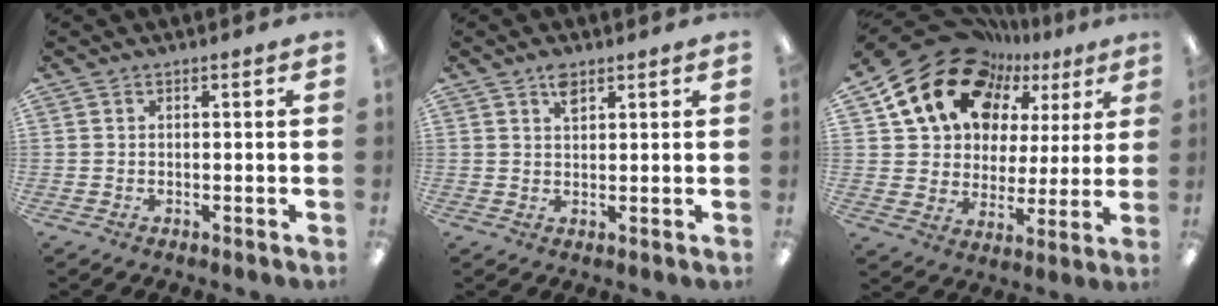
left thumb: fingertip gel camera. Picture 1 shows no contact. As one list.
[{"total": 3.0, "force": [2.0, 1.4, 1.8], "torque": [-0.033, -0.002, 0.034]}, {"total": 20.8, "force": [13.0, 14.3, 7.7], "torque": [-0.149, -0.073, 0.248]}]